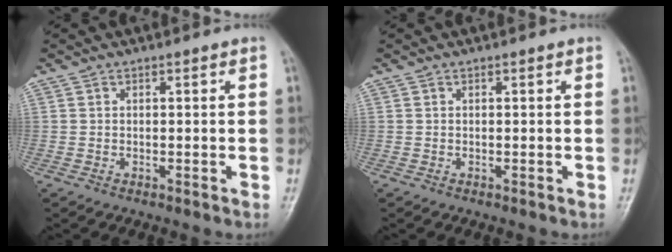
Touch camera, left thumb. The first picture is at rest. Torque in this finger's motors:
{"motor_torque": [-0.04, 0.06, -0.01, -0.10, 0.00]}